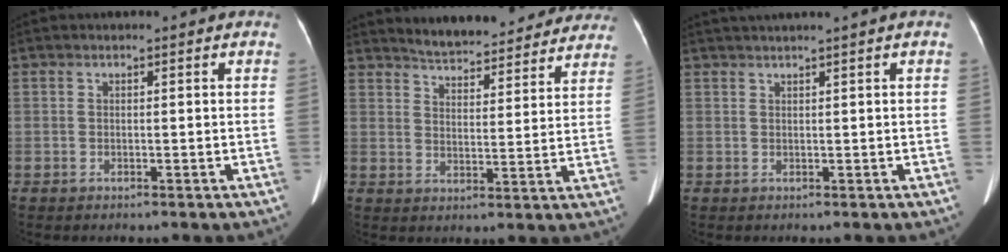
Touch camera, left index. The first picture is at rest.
{"total": 18.3, "force": [17.1, 4.3, 4.9], "torque": [-0.055, -0.007, 0.213]}
{"total": 2.7, "force": [2.0, -0.9, 1.5], "torque": [-0.025, 0.014, 0.041]}